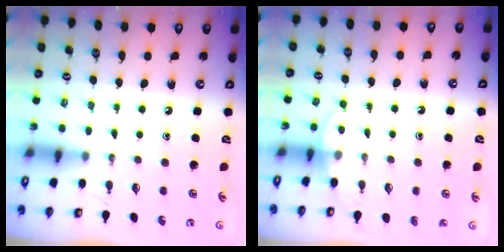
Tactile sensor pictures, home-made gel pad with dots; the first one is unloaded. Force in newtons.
{"total": 3.9, "press": 3.9, "slide": 0.3}